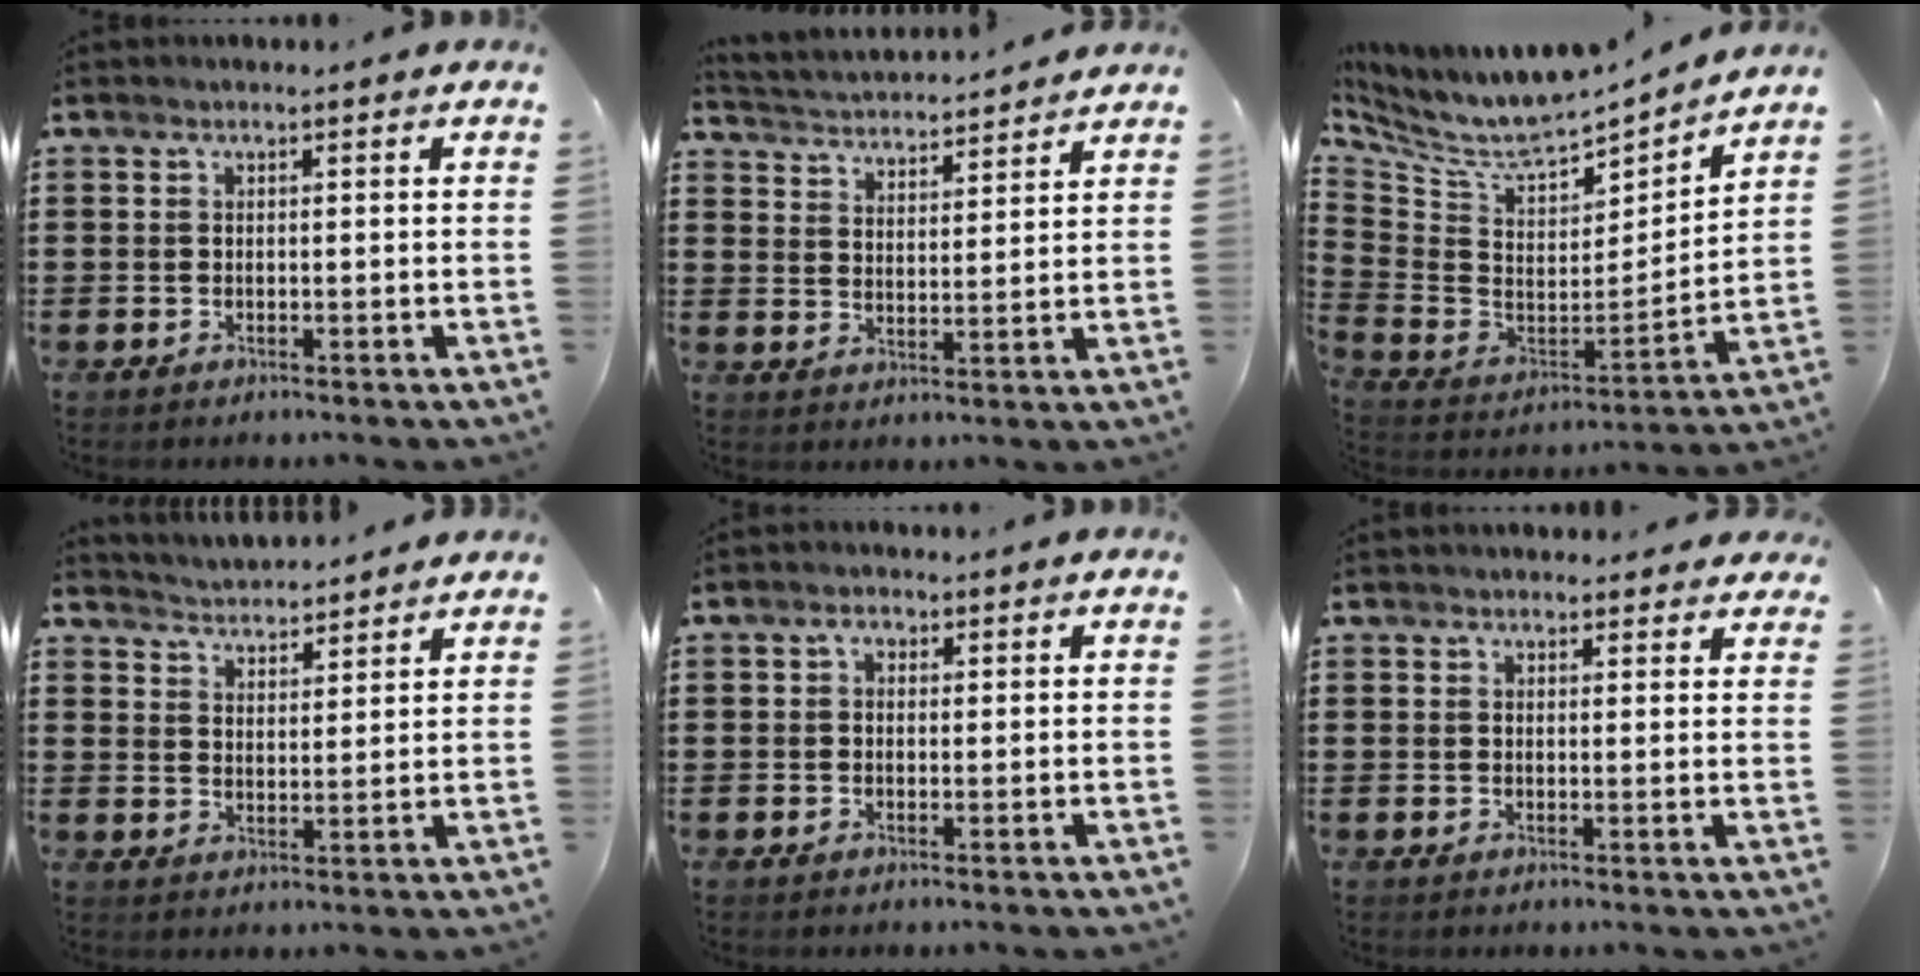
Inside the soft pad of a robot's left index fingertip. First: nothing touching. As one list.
[{"total": 3.2, "force": [3.2, 0.0, -0.2], "torque": [-0.017, -0.024, 0.051]}, {"total": 7.4, "force": [6.5, 1.9, 2.9], "torque": [-0.094, -0.058, 0.108]}, {"total": 3.8, "force": [3.8, 0.0, -0.5], "torque": [-0.006, -0.020, 0.066]}, {"total": 1.5, "force": [0.3, 1.2, 0.9], "torque": [-0.013, 0.006, 0.001]}, {"total": 2.1, "force": [2.0, 0.6, 0.2], "torque": [-0.010, 0.002, 0.039]}]